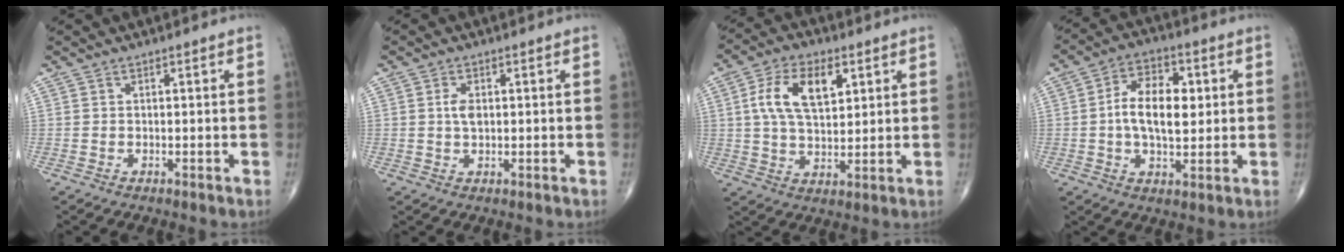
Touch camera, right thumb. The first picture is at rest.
{"total": 2.6, "force": [0.4, 1.4, 2.2], "torque": [-0.038, -0.002, 0.005]}
{"total": 11.6, "force": [3.6, 6.2, 9.1], "torque": [-0.157, -0.004, 0.064]}
{"total": 11.4, "force": [0.9, 6.3, 9.5], "torque": [-0.146, 0.007, 0.011]}